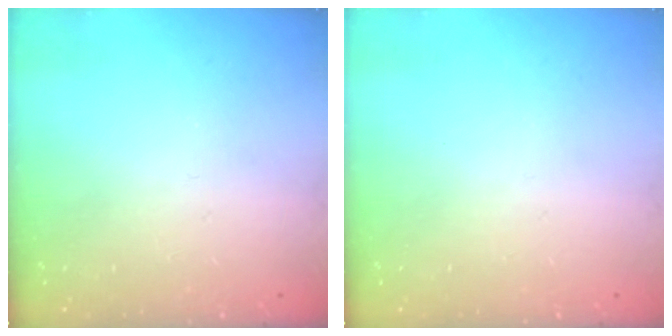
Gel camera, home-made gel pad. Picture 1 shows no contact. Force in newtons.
{"total": 0.0}